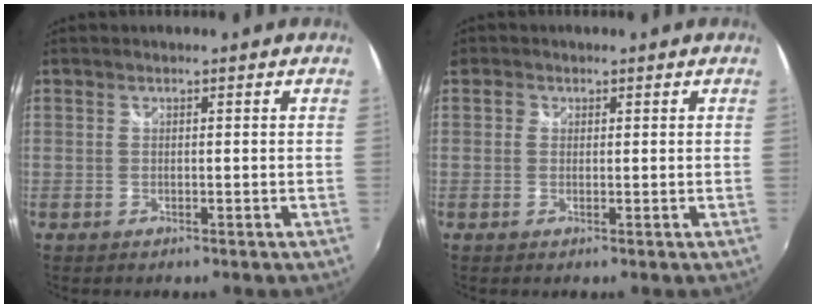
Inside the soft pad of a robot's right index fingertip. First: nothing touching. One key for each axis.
{"total": 1.4, "fx": 0.1, "fy": 1.3, "fz": 0.3, "tx": 0.000, "ty": 0.003, "tz": -0.005}